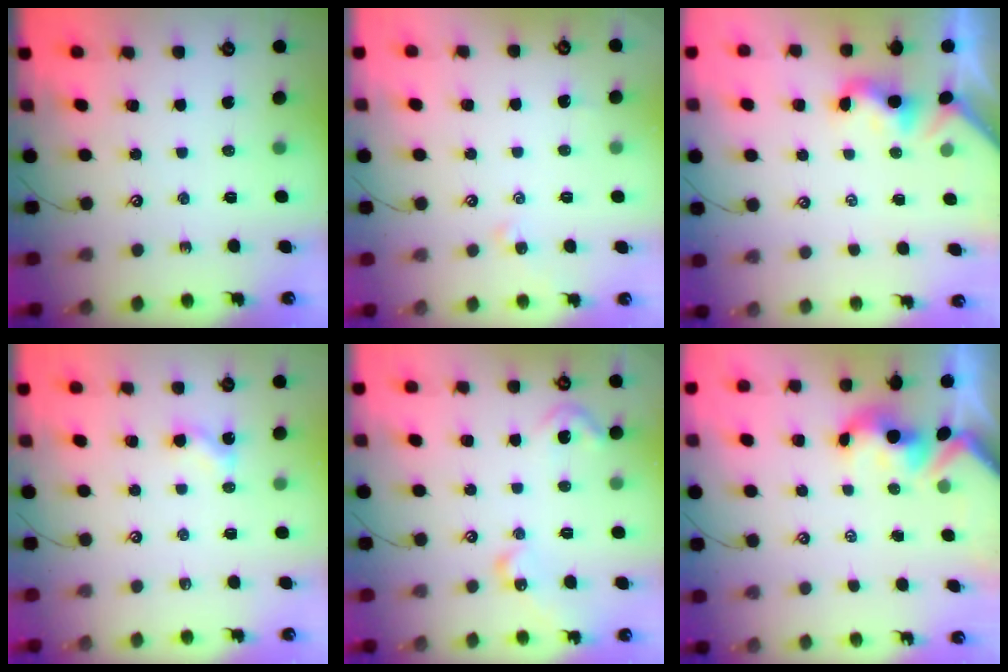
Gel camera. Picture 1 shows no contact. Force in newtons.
{"total": 0.0}
{"total": 2.0, "press": 2.0, "slide": 0.5}
{"total": 3.7, "press": 3.7, "slide": 0.5}
{"total": 8.0, "press": 7.9, "slide": 0.9}
{"total": 2.0, "press": 1.9, "slide": 0.7}